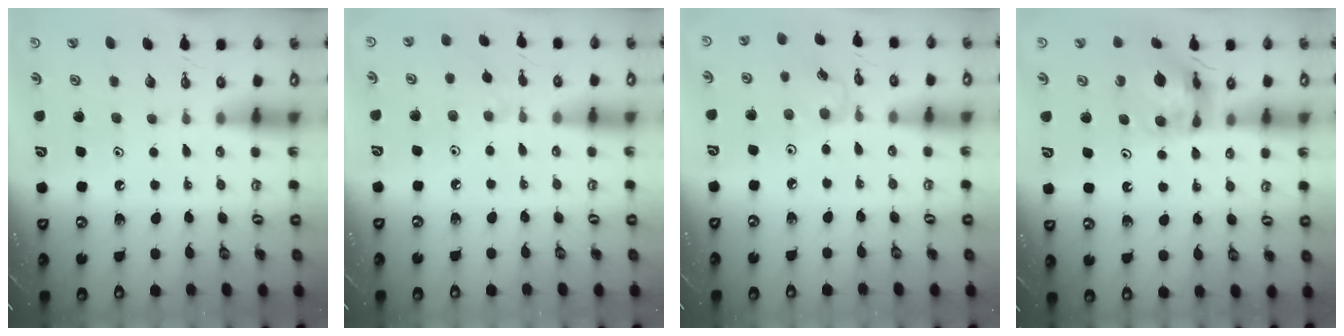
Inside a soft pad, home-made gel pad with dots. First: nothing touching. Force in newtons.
{"total": 1.5, "press": 1.4, "slide": 0.4}
{"total": 2.9, "press": 2.9, "slide": 0.4}
{"total": 11.5, "press": 11.4, "slide": 1.2}